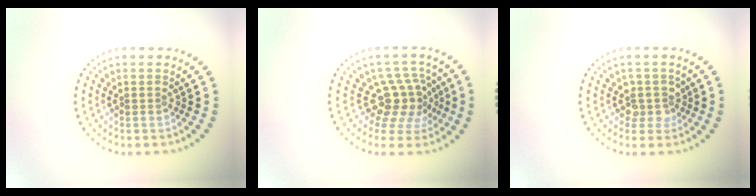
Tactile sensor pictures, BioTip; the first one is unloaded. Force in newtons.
{"total": 3.7, "press": 2.9, "slide": 2.3}
{"total": 2.2, "press": 1.7, "slide": 1.4}